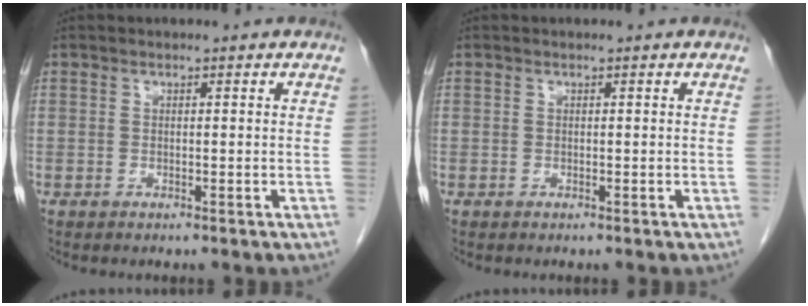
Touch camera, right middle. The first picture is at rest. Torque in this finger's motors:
{"motor_torque": [0.00, 0.00, 0.00, -0.01]}